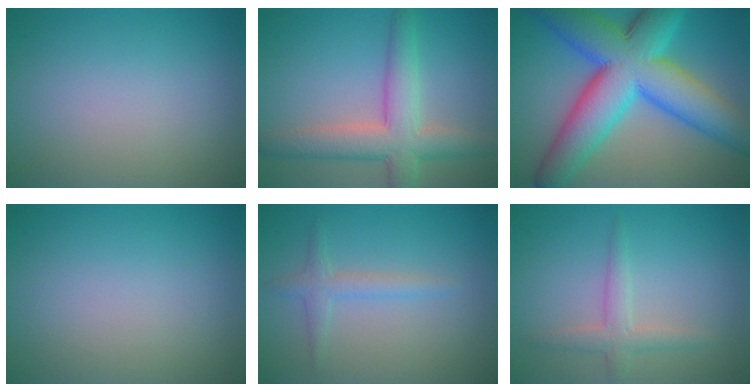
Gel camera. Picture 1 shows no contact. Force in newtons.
{"total": 6.1, "press": 6.1, "slide": 0.3}
{"total": 13.8, "press": 13.8, "slide": 0.2}
{"total": 0.0}
{"total": 1.8, "press": 1.8, "slide": 0.0}
{"total": 2.4, "press": 2.4, "slide": 0.0}